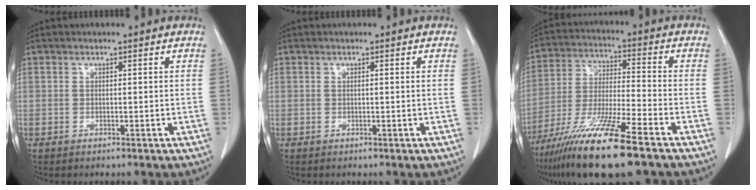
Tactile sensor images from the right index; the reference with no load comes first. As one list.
[{"total": 0.0}, {"total": 15.4, "force": [-10.3, 0.4, 11.5], "torque": [-0.238, -0.048, -0.192]}]